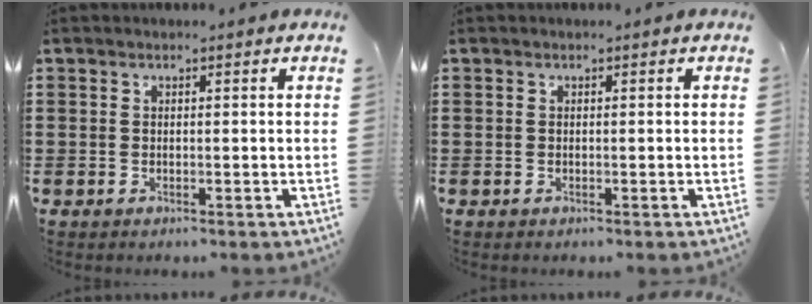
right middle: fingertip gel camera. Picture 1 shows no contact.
{"total": 0.0}